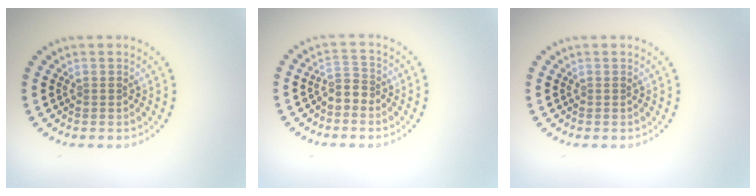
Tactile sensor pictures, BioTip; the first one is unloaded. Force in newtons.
{"total": 1.9, "press": 1.6, "slide": 1.1}
{"total": 0.0}